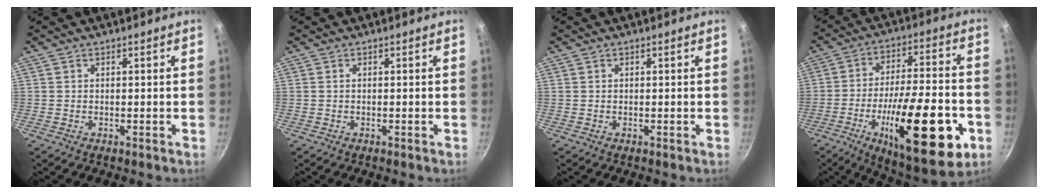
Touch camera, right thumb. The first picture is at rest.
{"total": 0.0}
{"total": 0.0}
{"total": 26.0, "force": [-9.1, 8.6, 22.8], "torque": [-0.323, 0.022, -0.132]}